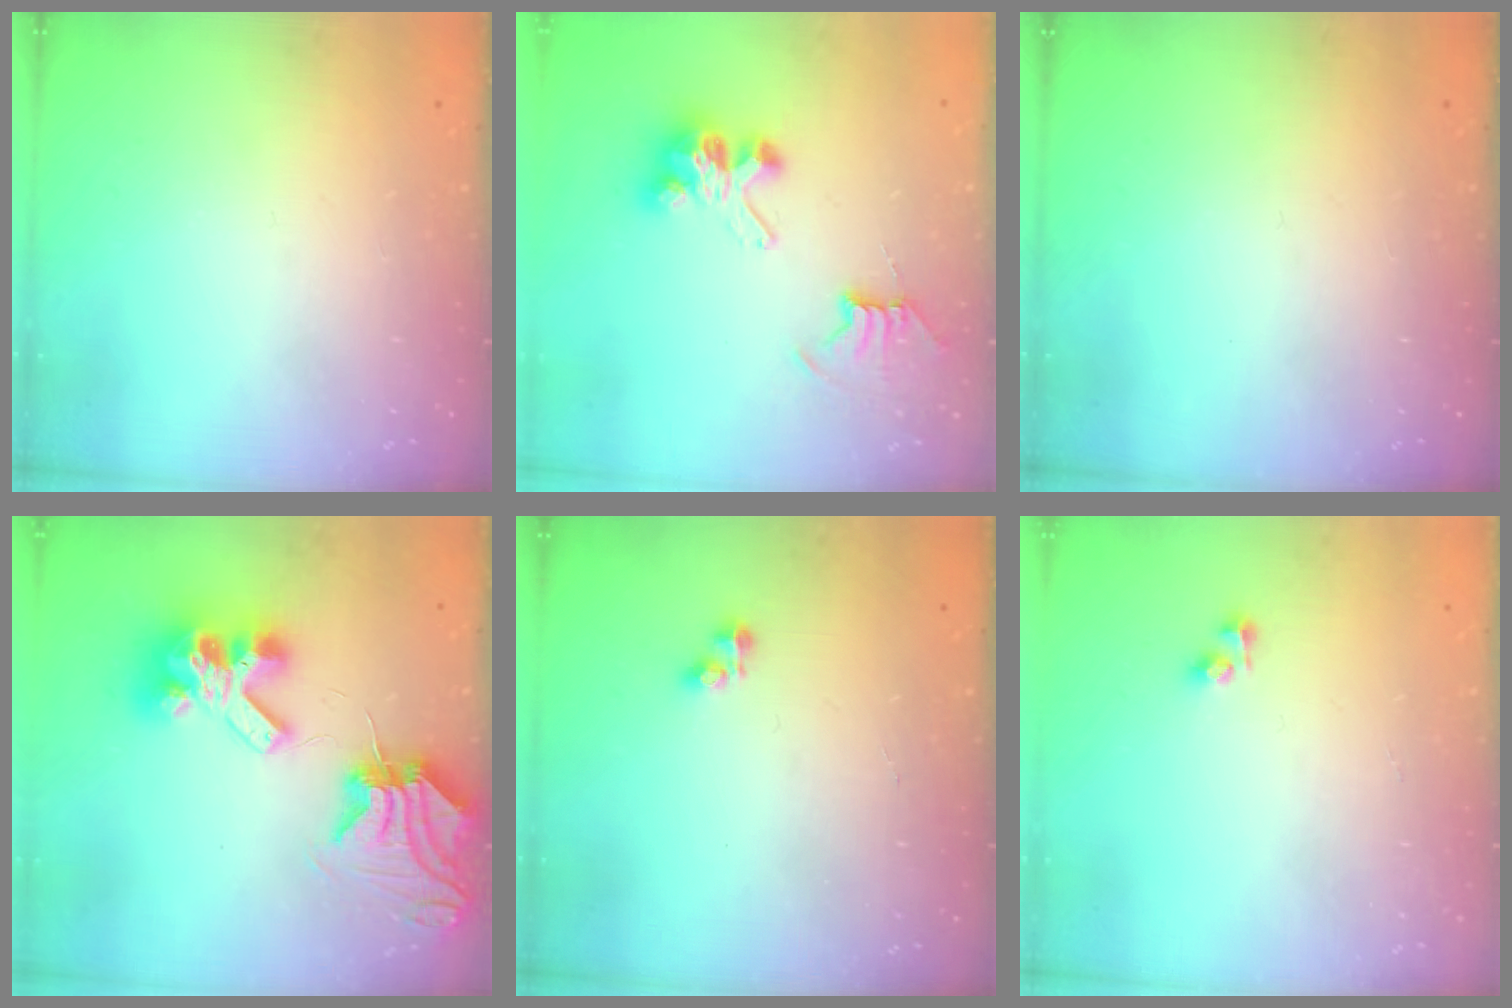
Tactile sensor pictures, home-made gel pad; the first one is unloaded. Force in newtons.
{"total": 7.7, "press": 7.7, "slide": 0.3}
{"total": 0.0}
{"total": 14.5, "press": 14.4, "slide": 1.7}
{"total": 2.1, "press": 2.1, "slide": 0.3}
{"total": 3.9, "press": 3.9, "slide": 0.6}